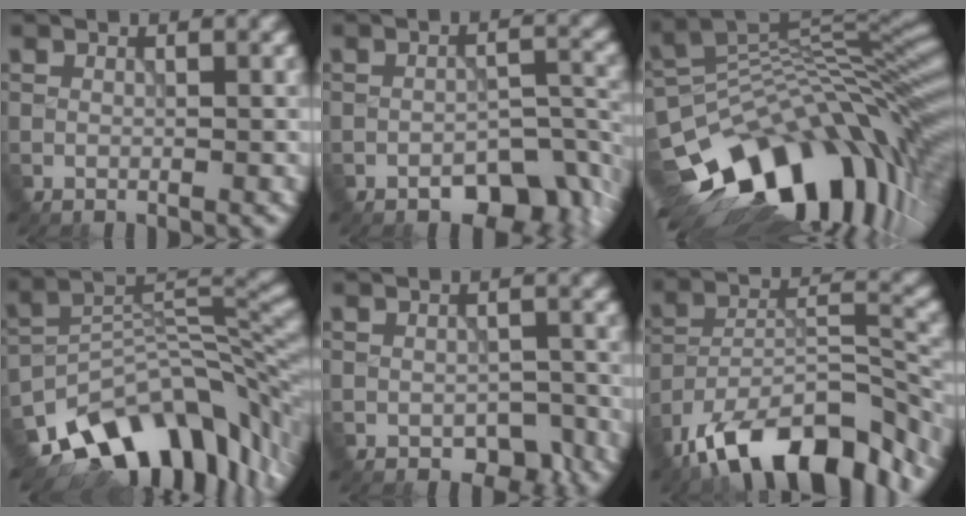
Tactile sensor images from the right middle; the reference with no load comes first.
{"total": 6.1, "force": [-3.8, 2.9, 3.8], "torque": [-0.045, 0.001, -0.054]}
{"total": 15.7, "force": [-6.9, 8.5, 11.3], "torque": [-0.180, -0.011, -0.110]}
{"total": 13.3, "force": [-8.7, 6.4, 7.8], "torque": [-0.126, 0.000, -0.152]}
{"total": 2.9, "force": [-1.5, 1.8, 1.7], "torque": [-0.022, -0.007, -0.019]}
{"total": 13.8, "force": [-10.1, 5.0, 7.8], "torque": [-0.134, 0.009, -0.173]}